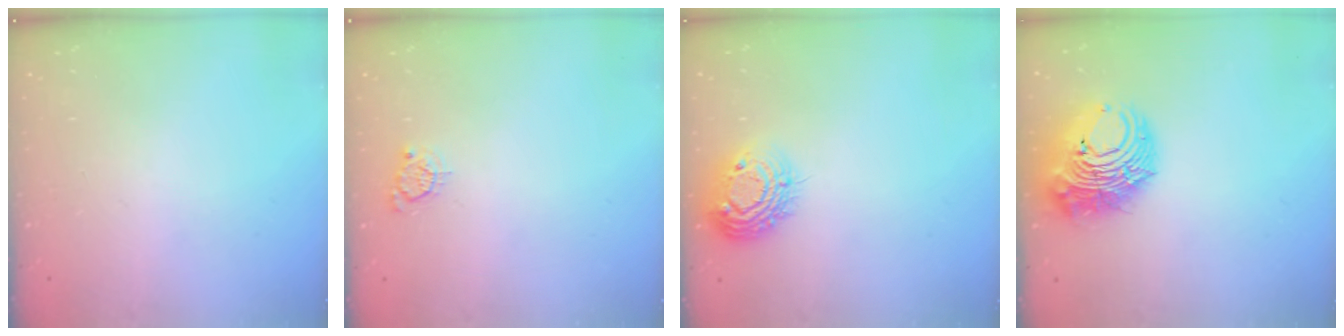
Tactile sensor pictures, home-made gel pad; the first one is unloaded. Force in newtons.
{"total": 3.3, "press": 3.3, "slide": 0.4}
{"total": 11.6, "press": 11.6, "slide": 0.9}
{"total": 12.9, "press": 12.8, "slide": 1.6}